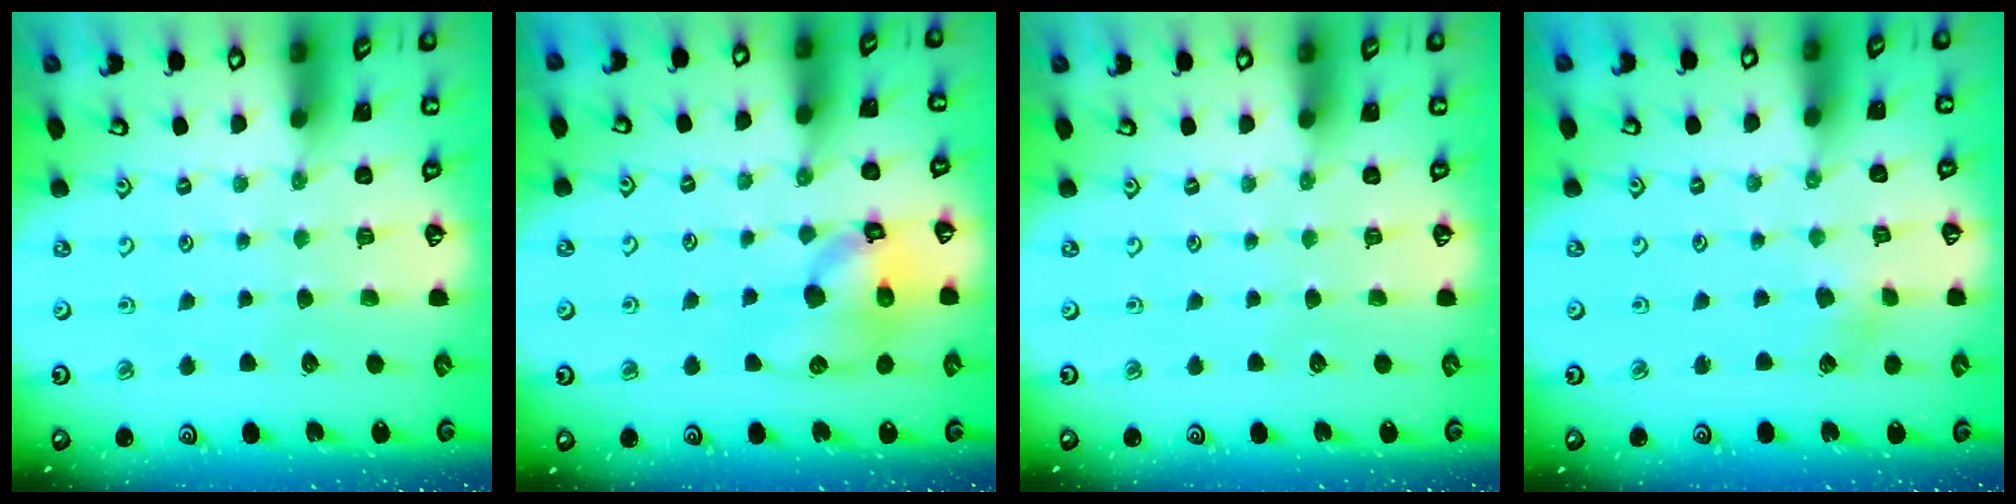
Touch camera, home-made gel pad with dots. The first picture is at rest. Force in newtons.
{"total": 12.3, "press": 12.2, "slide": 1.7}
{"total": 0.0}
{"total": 3.3, "press": 3.3, "slide": 0.3}